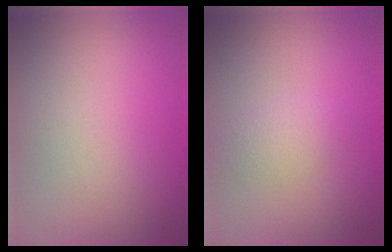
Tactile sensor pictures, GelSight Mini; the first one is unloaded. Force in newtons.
{"total": 1.7, "press": 1.7, "slide": 0.0}